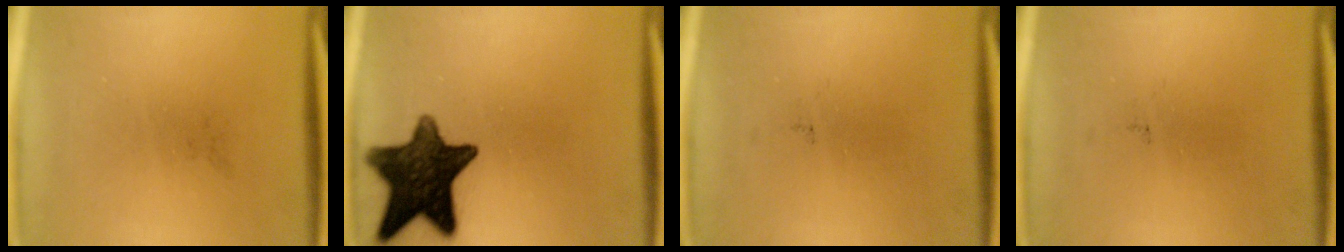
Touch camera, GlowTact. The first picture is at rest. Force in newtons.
{"total": 14.3}
{"total": 0.0}
{"total": 0.0}